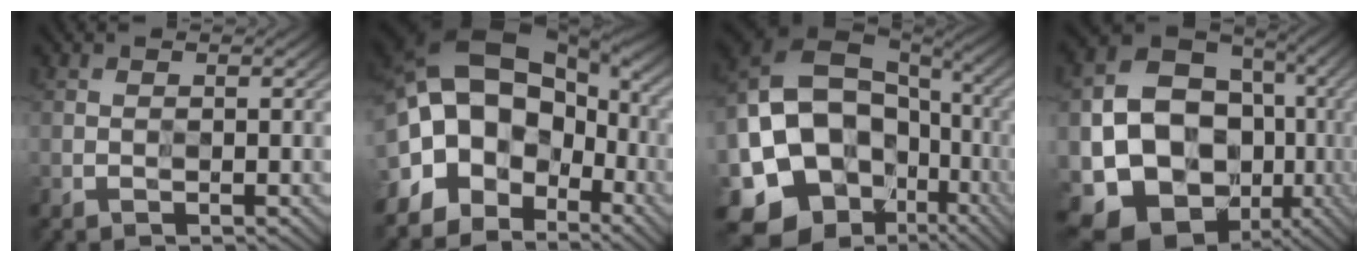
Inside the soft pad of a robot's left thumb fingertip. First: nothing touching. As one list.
[{"total": 16.9, "force": [-2.1, 12.7, 11.0], "torque": [-0.198, 0.011, -0.038]}, {"total": 19.4, "force": [-4.9, 17.0, 7.9], "torque": [-0.171, -0.004, -0.095]}, {"total": 17.2, "force": [-3.4, 14.4, 8.8], "torque": [-0.175, -0.045, -0.034]}]